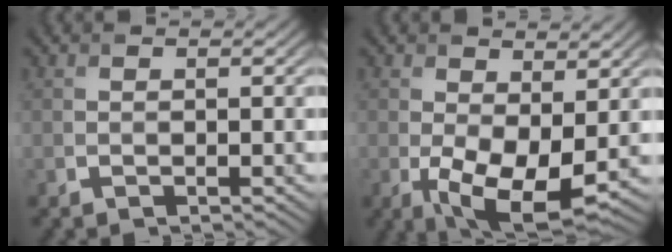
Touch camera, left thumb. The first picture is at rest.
{"total": 7.9, "force": [-0.6, 4.1, 6.8], "torque": [-0.136, -0.024, 0.000]}